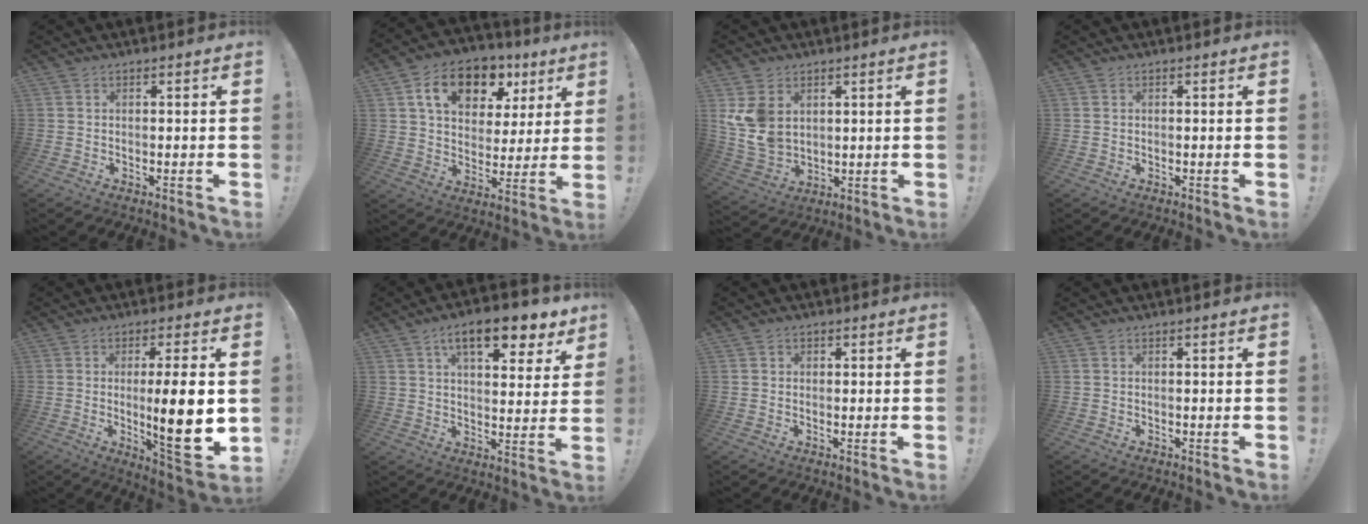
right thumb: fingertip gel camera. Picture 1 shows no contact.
{"total": 16.1, "force": [7.9, 10.2, 9.5], "torque": [-0.157, -0.024, 0.142]}
{"total": 9.9, "force": [3.8, 7.2, 5.5], "torque": [-0.111, -0.019, 0.080]}
{"total": 0.0}
{"total": 15.3, "force": [-0.5, 2.4, 15.1], "torque": [-0.219, -0.018, -0.007]}
{"total": 13.4, "force": [7.8, 4.8, 9.8], "torque": [-0.138, -0.039, 0.126]}
{"total": 1.1, "force": [0.1, 1.0, 0.5], "torque": [-0.007, 0.003, 0.001]}
{"total": 0.0}